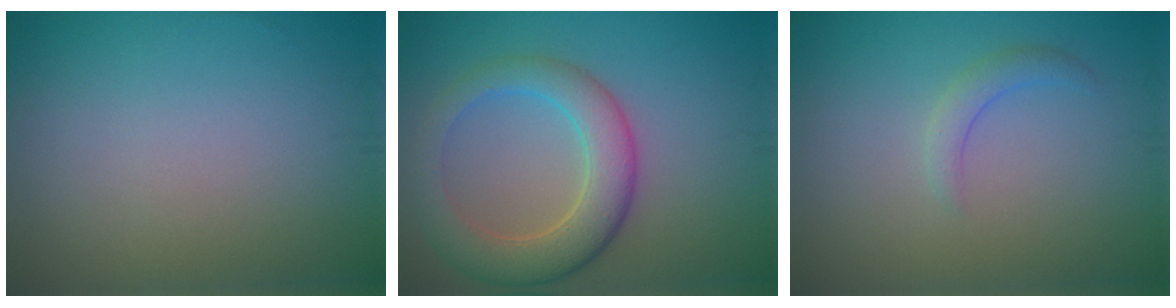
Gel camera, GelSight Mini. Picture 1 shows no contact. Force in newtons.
{"total": 6.0, "press": 6.0, "slide": 0.4}
{"total": 1.5, "press": 1.5, "slide": 0.2}